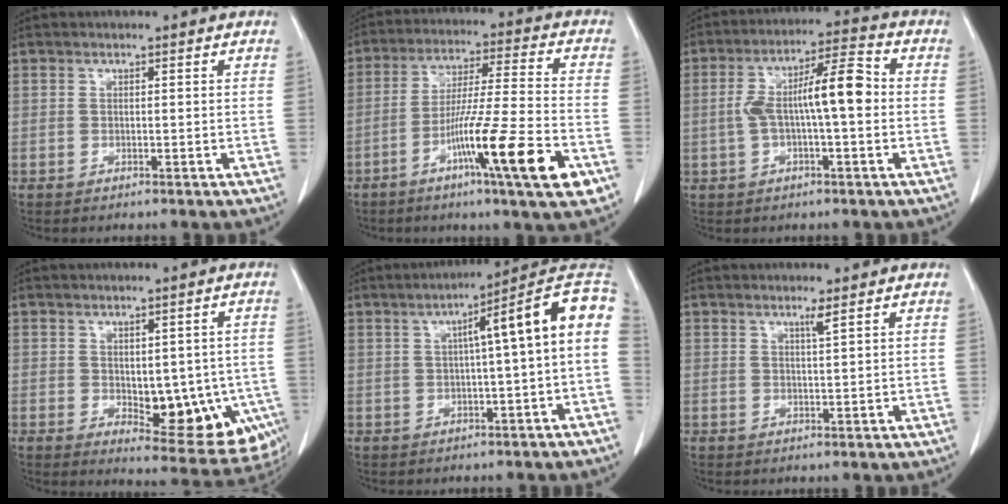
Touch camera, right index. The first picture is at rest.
{"total": 16.5, "force": [-7.0, -0.5, 15.0], "torque": [-0.252, -0.021, -0.116]}
{"total": 10.0, "force": [-0.2, 1.9, 9.9], "torque": [-0.175, 0.035, -0.003]}
{"total": 12.9, "force": [-2.9, 6.1, 10.9], "torque": [-0.109, -0.002, -0.017]}
{"total": 11.8, "force": [1.6, -0.1, 11.7], "torque": [-0.156, 0.038, 0.016]}
{"total": 1.4, "force": [0.9, -0.4, 1.0], "torque": [-0.023, -0.007, 0.019]}